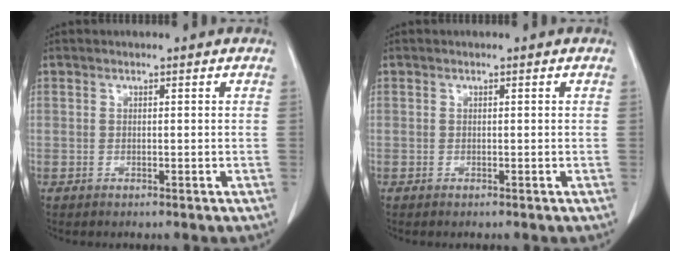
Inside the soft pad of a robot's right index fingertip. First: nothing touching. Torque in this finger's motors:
{"motor_torque": [0.05, -0.05, 0.01, 0.02]}